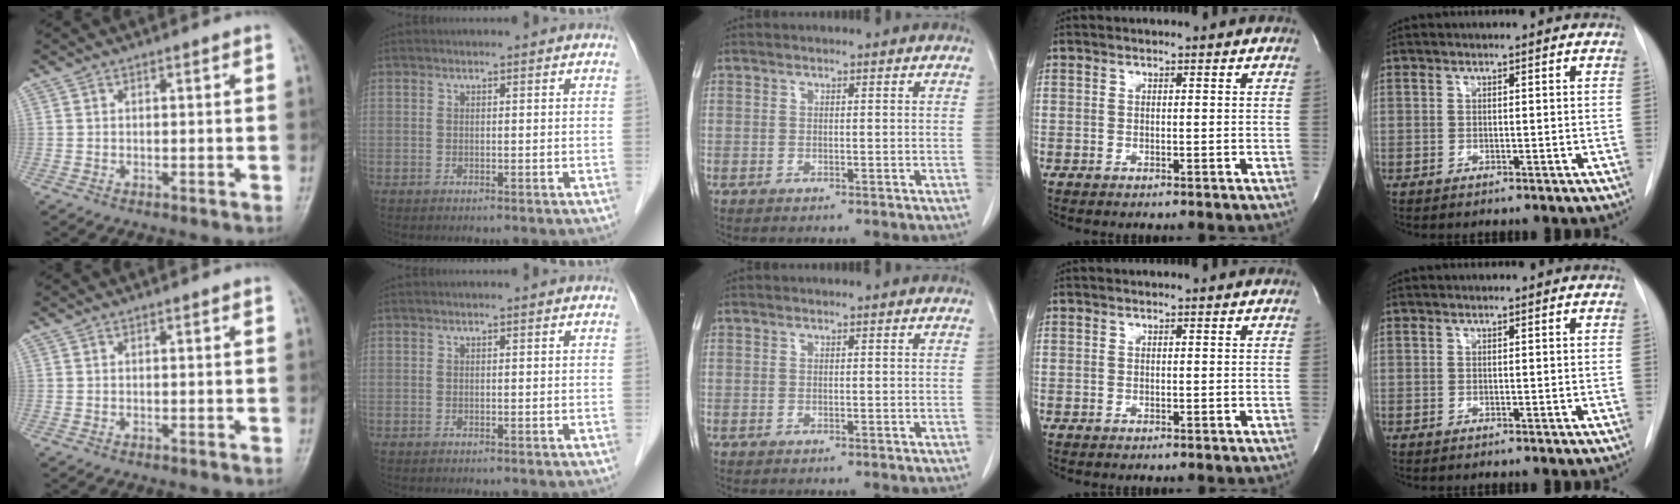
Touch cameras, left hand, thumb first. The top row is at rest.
{}